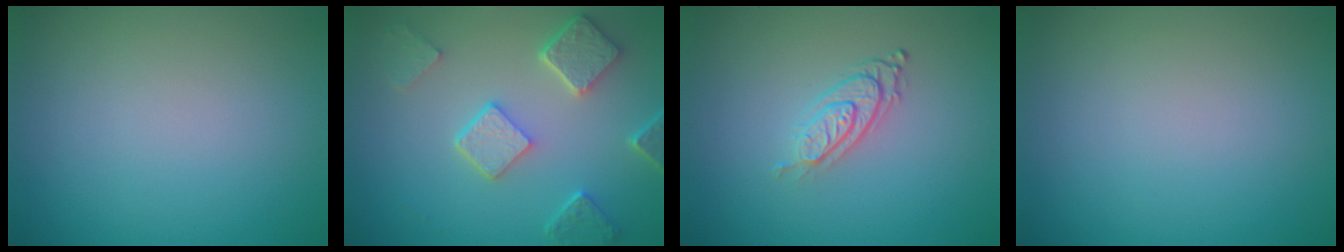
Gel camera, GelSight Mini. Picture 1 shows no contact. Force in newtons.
{"total": 5.0, "press": 3.9, "slide": 3.1}
{"total": 2.9, "press": 1.9, "slide": 2.2}
{"total": 0.0}